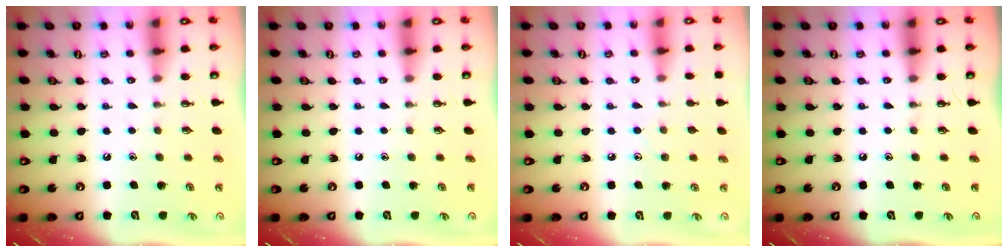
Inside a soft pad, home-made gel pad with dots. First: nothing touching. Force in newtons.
{"total": 0.0}
{"total": 5.7, "press": 5.7, "slide": 0.7}
{"total": 0.0}